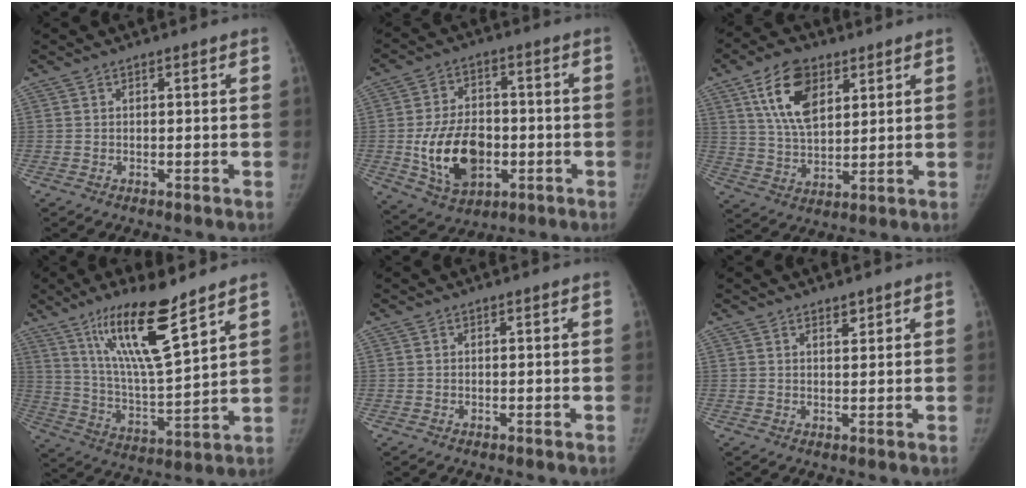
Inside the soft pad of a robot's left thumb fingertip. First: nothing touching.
{"total": 15.0, "force": [-2.9, 10.0, 10.7], "torque": [-0.163, 0.009, -0.038]}
{"total": 12.5, "force": [5.7, 7.1, 8.6], "torque": [-0.131, -0.021, 0.107]}
{"total": 17.2, "force": [11.0, 3.0, 12.8], "torque": [-0.217, -0.063, 0.211]}
{"total": 0.0}
{"total": 1.6, "force": [1.3, 0.7, 0.8], "torque": [-0.004, -0.009, 0.020]}